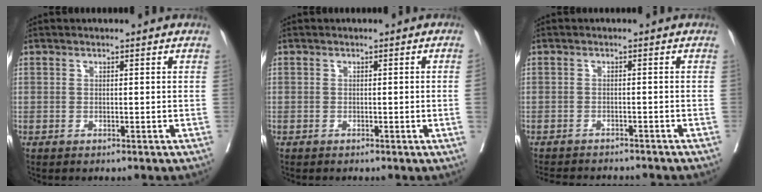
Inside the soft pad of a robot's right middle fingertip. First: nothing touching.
{"total": 1.2, "force": [-0.3, -0.4, 1.1], "torque": [-0.011, 0.001, -0.004]}
{"total": 9.2, "force": [-8.6, 1.0, 2.8], "torque": [-0.040, -0.005, -0.110]}